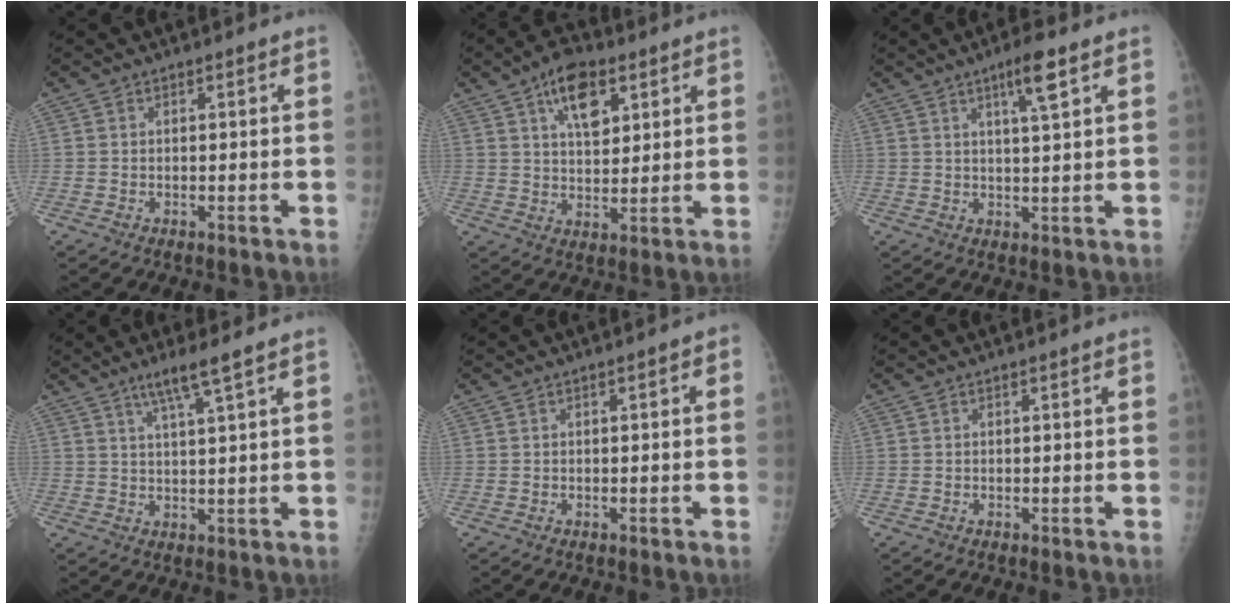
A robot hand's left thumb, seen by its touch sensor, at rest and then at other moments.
{"total": 9.7, "force": [4.8, 5.1, 6.7], "torque": [-0.086, -0.017, 0.079]}
{"total": 5.6, "force": [3.1, 0.5, 4.6], "torque": [-0.079, -0.014, 0.051]}
{"total": 5.1, "force": [3.3, -0.6, 3.8], "torque": [-0.077, -0.017, 0.065]}
{"total": 1.3, "force": [-0.1, 0.5, 1.1], "torque": [-0.009, 0.007, -0.006]}
{"total": 0.0}